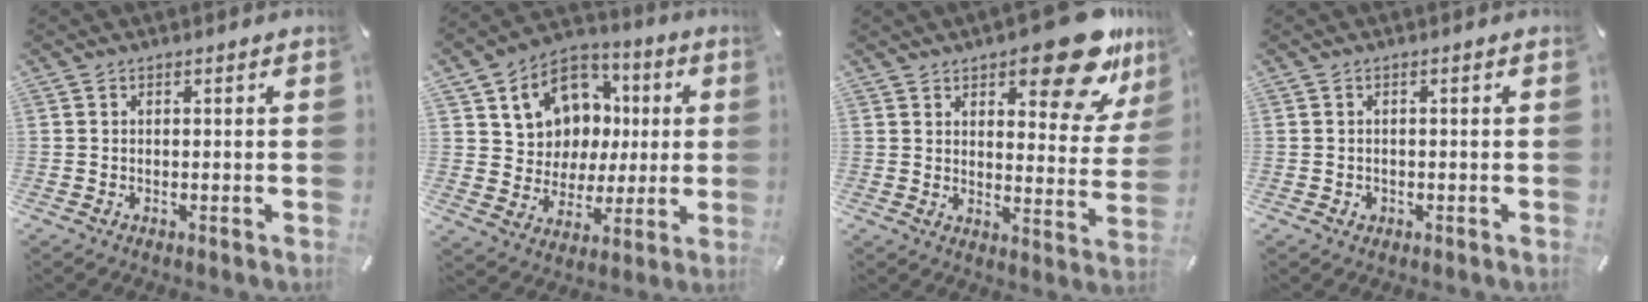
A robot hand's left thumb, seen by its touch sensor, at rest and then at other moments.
{"total": 12.0, "force": [3.2, 11.2, 3.0], "torque": [-0.059, -0.026, 0.072]}
{"total": 17.9, "force": [12.4, 7.0, 10.9], "torque": [-0.132, -0.086, 0.202]}
{"total": 1.0, "force": [-0.2, 0.9, 0.3], "torque": [-0.006, 0.005, -0.006]}